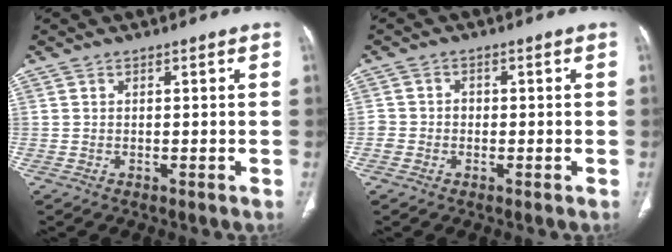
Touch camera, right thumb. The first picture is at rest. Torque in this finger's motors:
{"motor_torque": [0.24, -0.02, 0.36, 0.21, -0.02]}